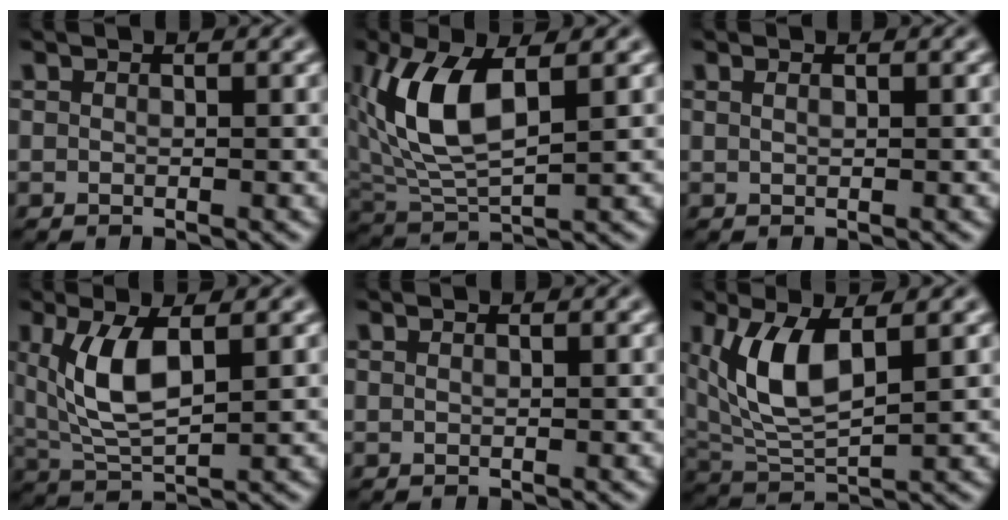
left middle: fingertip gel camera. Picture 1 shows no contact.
{"total": 7.2, "force": [1.9, 3.3, 6.1], "torque": [-0.136, 0.001, 0.038]}
{"total": 0.5, "force": [0.3, 0.2, 0.4], "torque": [-0.008, -0.001, 0.002]}
{"total": 5.5, "force": [1.5, 2.2, 4.8], "torque": [-0.109, -0.005, 0.036]}
{"total": 0.0}
{"total": 6.3, "force": [1.9, 2.7, 5.4], "torque": [-0.123, -0.006, 0.044]}